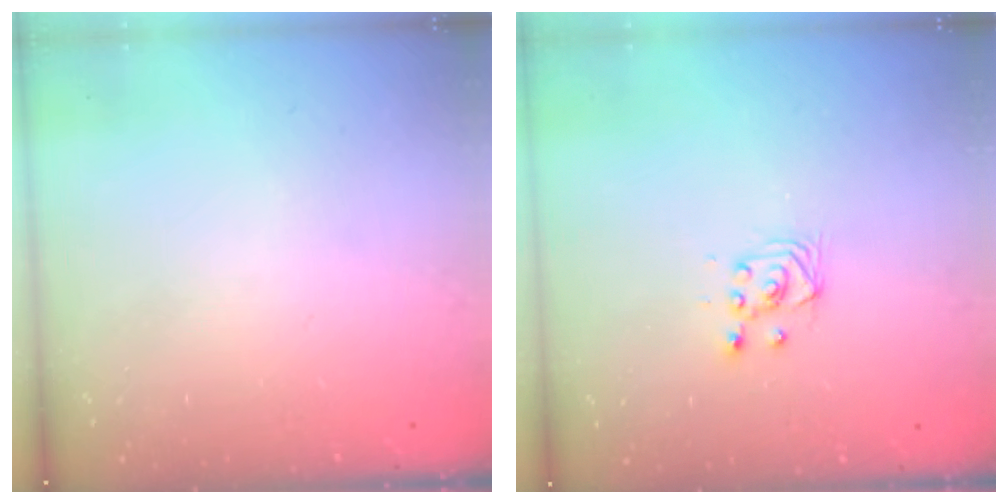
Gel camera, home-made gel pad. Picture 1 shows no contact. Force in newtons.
{"total": 3.2, "press": 2.9, "slide": 1.4}